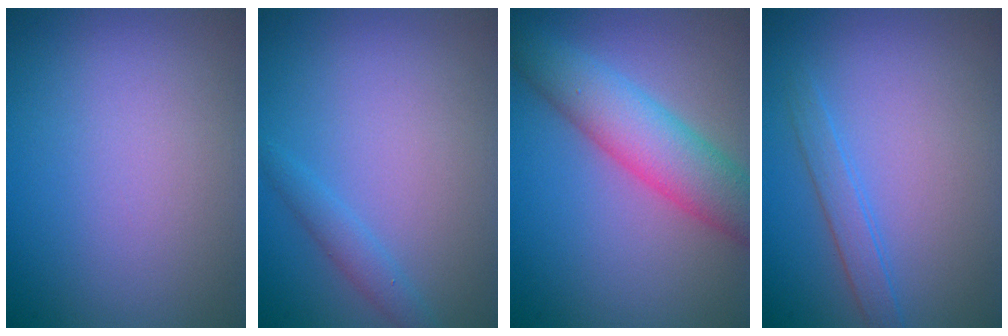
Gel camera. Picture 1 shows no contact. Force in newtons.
{"total": 1.5, "press": 1.5, "slide": 0.1}
{"total": 6.2, "press": 6.2, "slide": 0.2}
{"total": 1.7, "press": 1.7, "slide": 0.1}